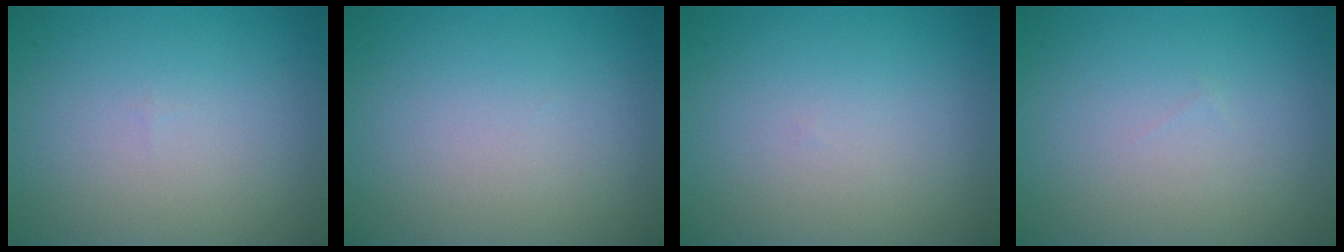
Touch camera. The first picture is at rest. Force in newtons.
{"total": 0.0}
{"total": 0.0}
{"total": 0.0}